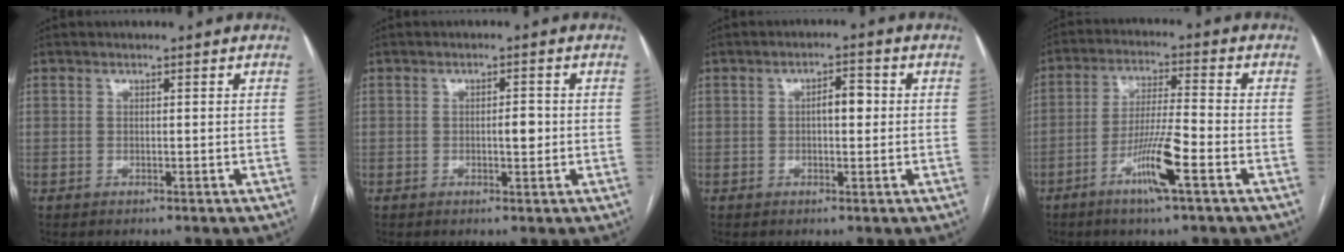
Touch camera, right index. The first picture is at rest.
{"total": 2.4, "force": [-0.2, 0.8, 2.2], "torque": [-0.033, 0.003, -0.003]}
{"total": 3.4, "force": [0.2, 1.4, 3.1], "torque": [-0.047, 0.011, 0.002]}
{"total": 8.7, "force": [-4.2, -0.1, 7.7], "torque": [-0.146, -0.007, -0.079]}